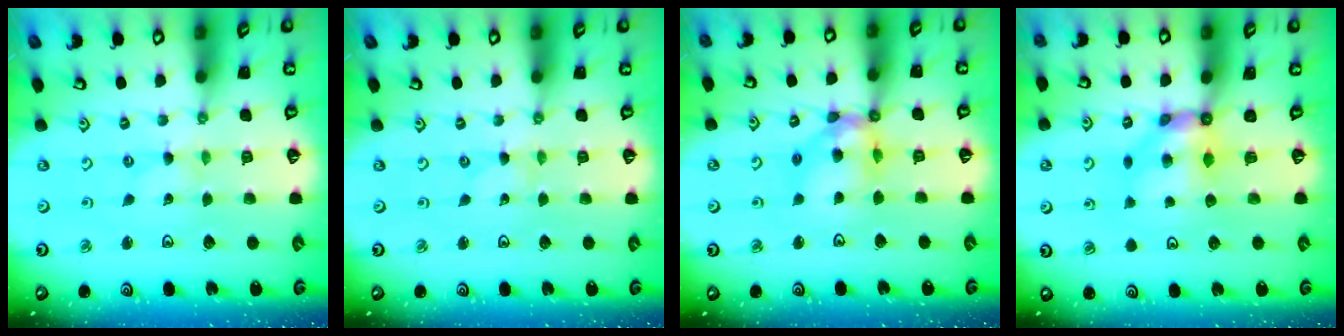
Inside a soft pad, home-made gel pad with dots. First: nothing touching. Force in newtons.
{"total": 0.0}
{"total": 12.4, "press": 12.3, "slide": 1.5}
{"total": 7.0, "press": 7.0, "slide": 0.5}